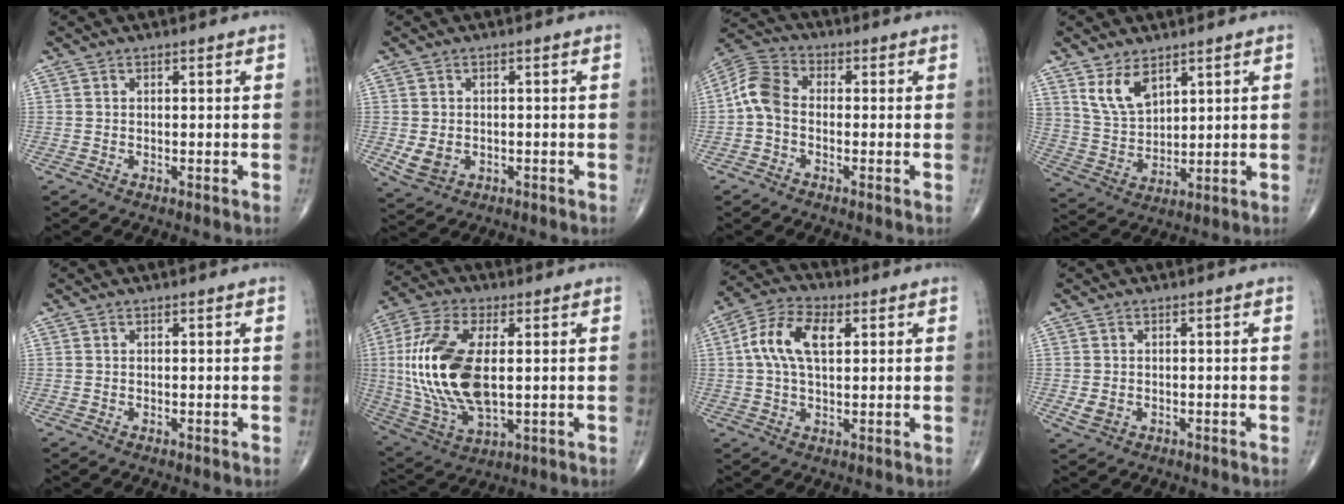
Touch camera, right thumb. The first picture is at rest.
{"total": 4.0, "force": [-0.7, 3.2, 2.3], "torque": [-0.036, 0.000, -0.003]}
{"total": 7.1, "force": [-1.0, 4.9, 5.0], "torque": [-0.096, 0.023, -0.037]}
{"total": 7.9, "force": [4.8, 4.4, 4.6], "torque": [-0.073, -0.029, 0.105]}
{"total": 0.0}
{"total": 20.7, "force": [1.2, 10.3, 17.9], "torque": [-0.385, -0.011, 0.029]}
{"total": 10.2, "force": [2.3, 5.5, 8.3], "torque": [-0.163, 0.018, 0.038]}
{"total": 2.4, "force": [-0.6, 1.9, 1.4], "torque": [-0.023, 0.001, -0.005]}